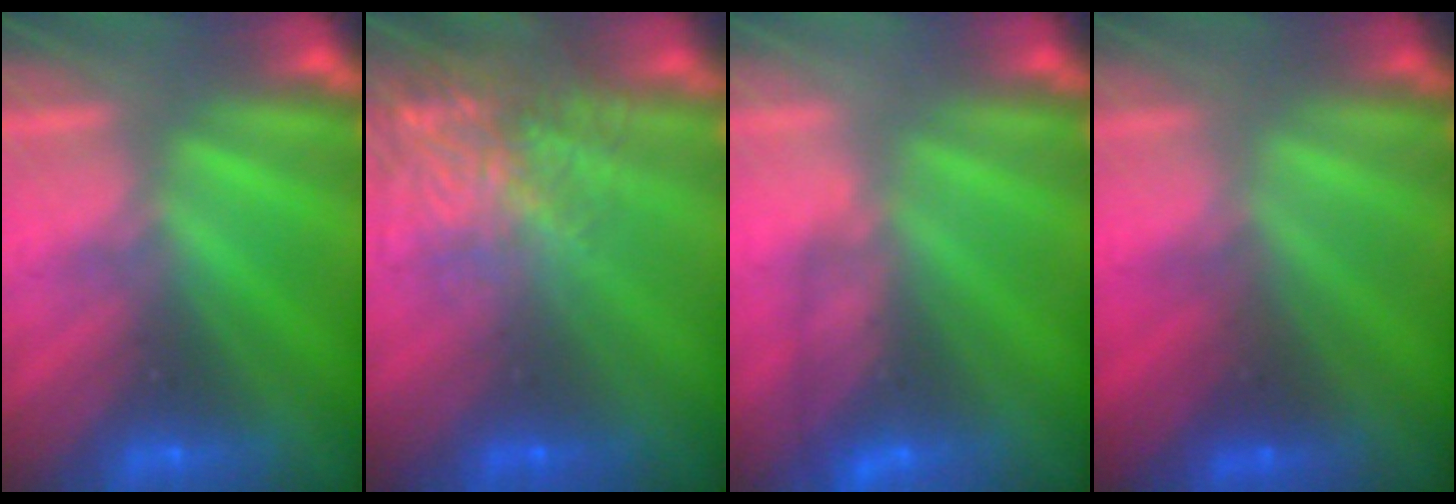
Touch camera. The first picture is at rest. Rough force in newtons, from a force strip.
{"total": 8.1}
{"total": 4.9}
{"total": 1.5}